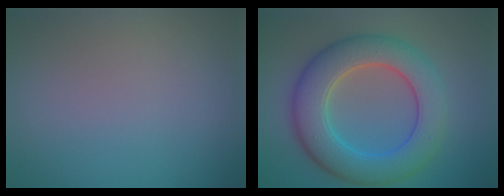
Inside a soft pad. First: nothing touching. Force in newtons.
{"total": 7.9, "press": 7.8, "slide": 0.6}